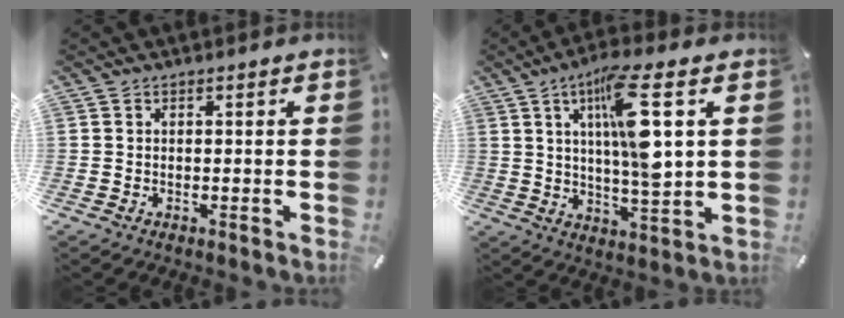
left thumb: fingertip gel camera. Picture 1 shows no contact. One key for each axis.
{"total": 14.9, "fx": 4.9, "fy": 3.4, "fz": 13.6, "tx": -0.235, "ty": -0.015, "tz": 0.073}